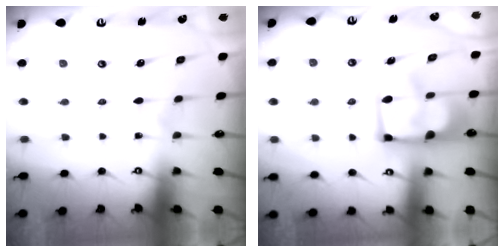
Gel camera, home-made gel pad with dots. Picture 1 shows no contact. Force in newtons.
{"total": 9.5, "press": 9.4, "slide": 1.1}